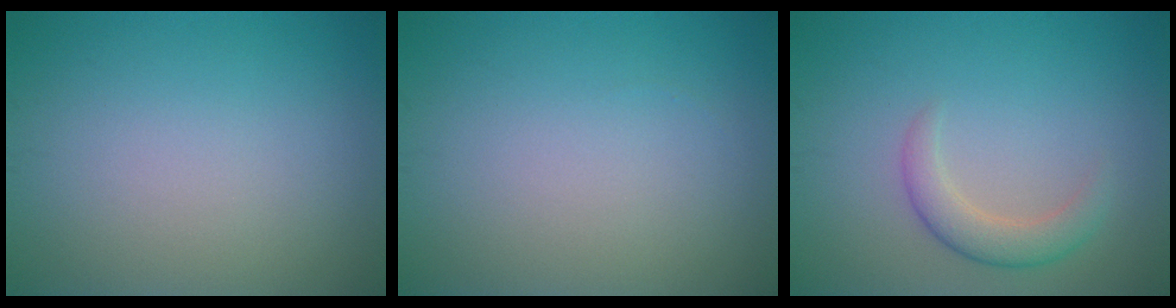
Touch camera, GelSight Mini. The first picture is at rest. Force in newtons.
{"total": 0.0}
{"total": 2.7, "press": 2.7, "slide": 0.2}